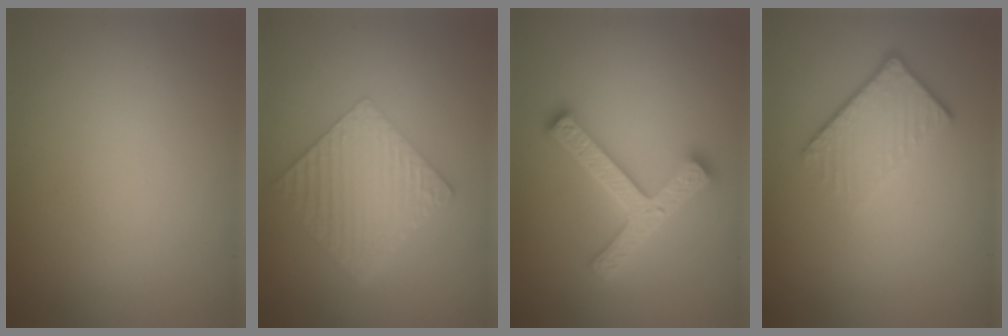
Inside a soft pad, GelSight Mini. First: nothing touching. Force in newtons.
{"total": 6.3, "press": 4.3, "slide": 4.6}
{"total": 4.5, "press": 4.4, "slide": 0.8}
{"total": 4.2, "press": 2.8, "slide": 3.1}